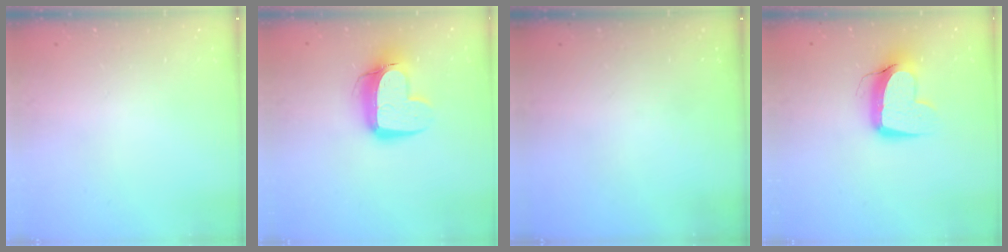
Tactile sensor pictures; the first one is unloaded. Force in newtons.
{"total": 13.9, "press": 13.8, "slide": 1.4}
{"total": 0.0}
{"total": 13.0, "press": 12.9, "slide": 1.7}